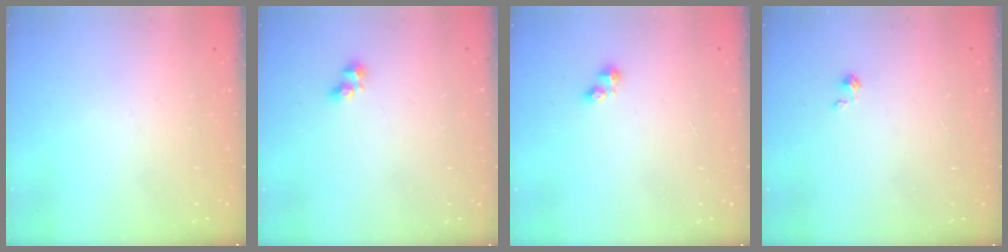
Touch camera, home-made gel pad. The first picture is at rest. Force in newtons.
{"total": 2.7, "press": 2.5, "slide": 1.0}
{"total": 2.5, "press": 2.5, "slide": 0.4}
{"total": 0.0}